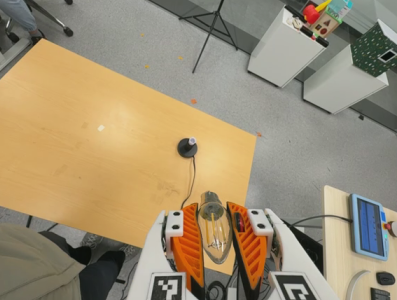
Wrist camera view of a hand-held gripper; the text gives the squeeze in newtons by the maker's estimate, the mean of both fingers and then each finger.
{"total": 21.7, "left": 23.6, "right": 19.7}